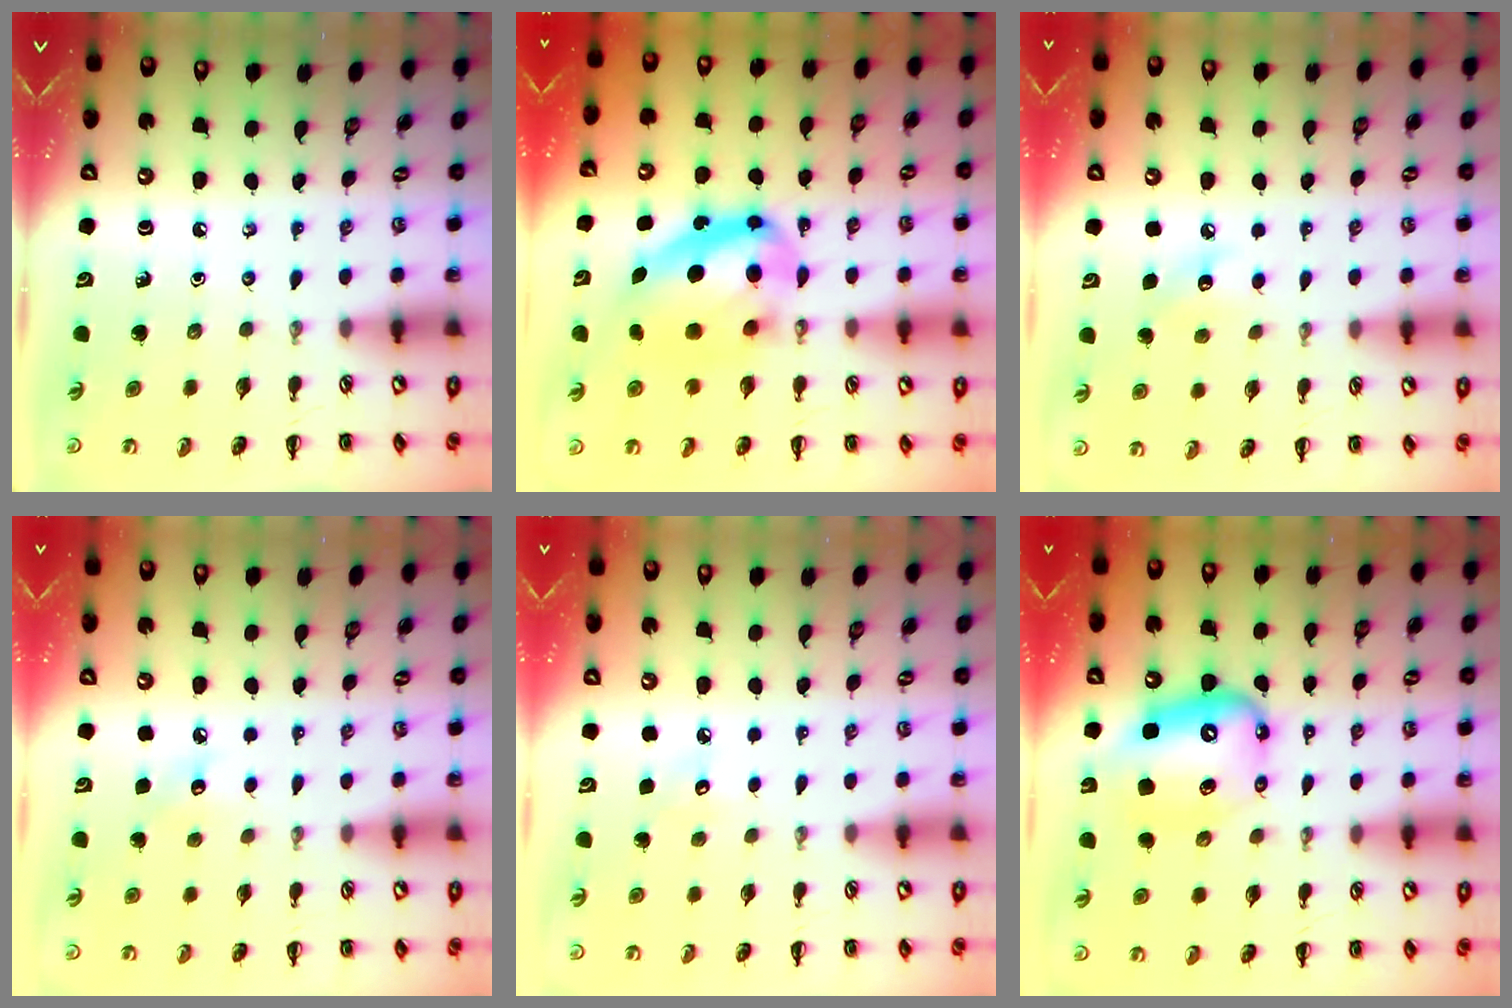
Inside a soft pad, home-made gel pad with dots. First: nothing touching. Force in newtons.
{"total": 13.6, "press": 13.2, "slide": 2.9}
{"total": 7.1, "press": 6.8, "slide": 1.8}
{"total": 6.2, "press": 6.0, "slide": 1.6}
{"total": 3.8, "press": 3.7, "slide": 0.9}
{"total": 10.2, "press": 9.9, "slide": 2.7}